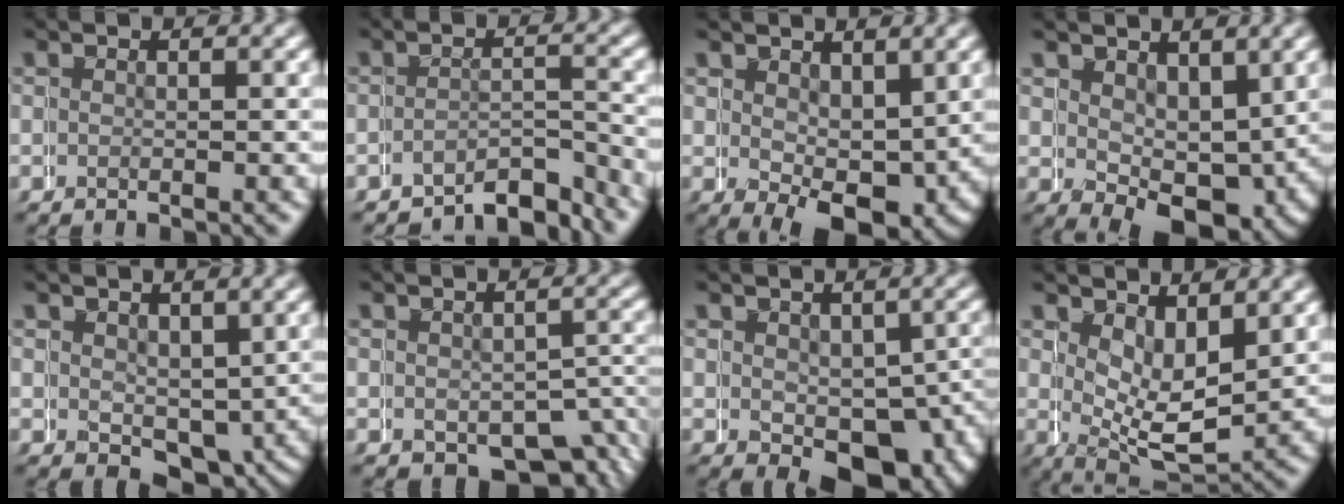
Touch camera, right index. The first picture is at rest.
{"total": 4.4, "force": [-4.3, 0.7, 0.1], "torque": [0.009, -0.012, -0.066]}
{"total": 4.2, "force": [0.6, 2.4, 3.4], "torque": [-0.055, -0.023, 0.019]}
{"total": 4.3, "force": [1.3, 3.0, 2.8], "torque": [-0.046, -0.025, 0.033]}
{"total": 3.1, "force": [0.7, 2.4, 1.8], "torque": [-0.016, -0.016, 0.018]}
{"total": 3.8, "force": [-1.2, 2.7, 2.3], "torque": [-0.016, 0.001, -0.024]}
{"total": 6.8, "force": [-1.9, 4.3, 4.9], "torque": [-0.054, -0.023, -0.015]}
{"total": 5.8, "force": [2.3, 3.5, 4.0], "torque": [-0.061, -0.021, 0.042]}